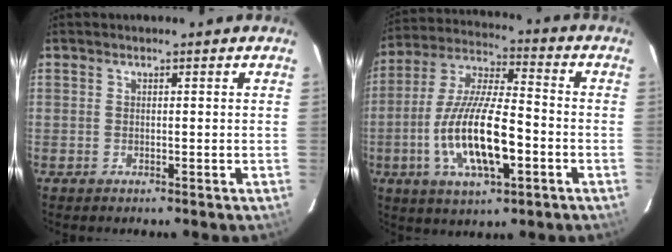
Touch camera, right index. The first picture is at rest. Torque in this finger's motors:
{"motor_torque": [1.27, -0.87, 1.05, 0.21]}